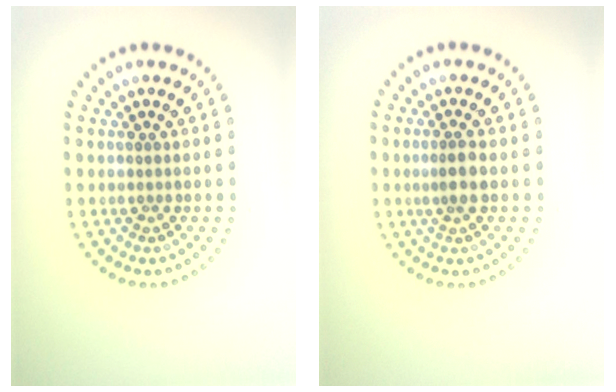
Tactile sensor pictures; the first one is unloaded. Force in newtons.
{"total": 2.1, "press": 1.7, "slide": 1.1}